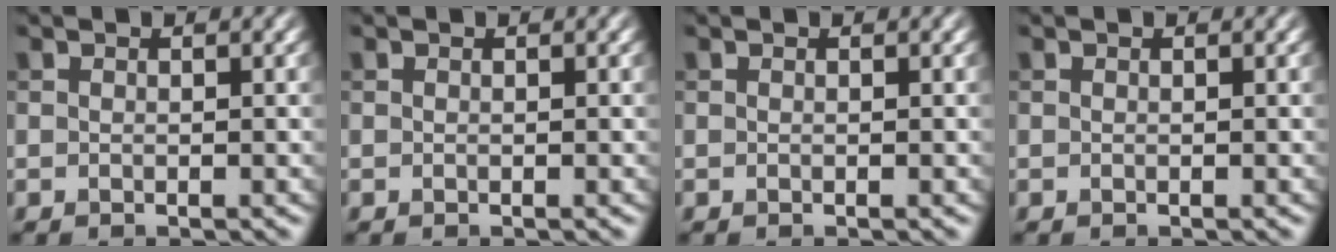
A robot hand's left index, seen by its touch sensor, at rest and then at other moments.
{"total": 0.0}
{"total": 0.0}
{"total": 0.0}